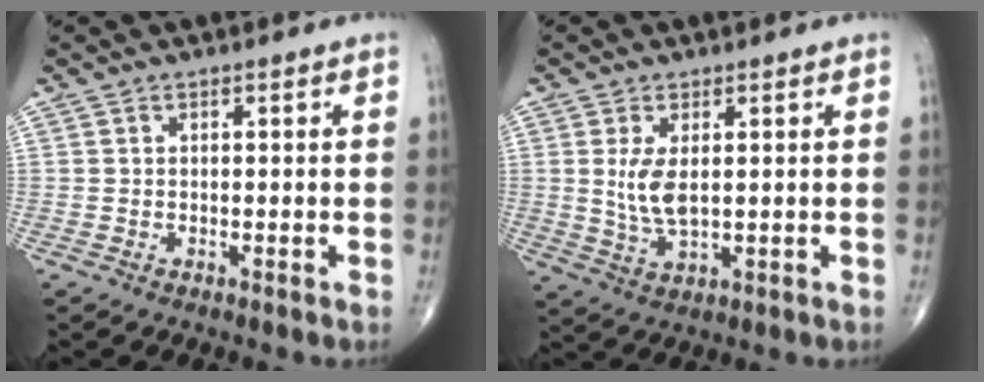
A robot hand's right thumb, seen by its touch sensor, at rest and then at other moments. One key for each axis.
{"total": 5.8, "fx": 1.0, "fy": 2.6, "fz": 5.1, "tx": -0.103, "ty": -0.013, "tz": 0.026}